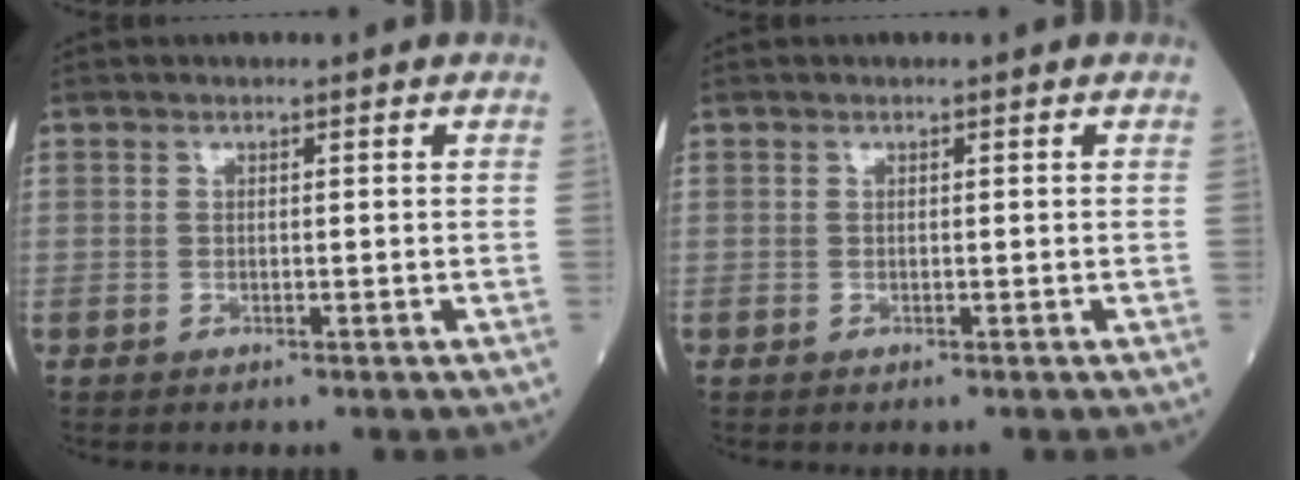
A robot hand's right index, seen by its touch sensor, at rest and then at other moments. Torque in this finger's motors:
{"motor_torque": [0.05, -0.03, -0.03, 0.00]}